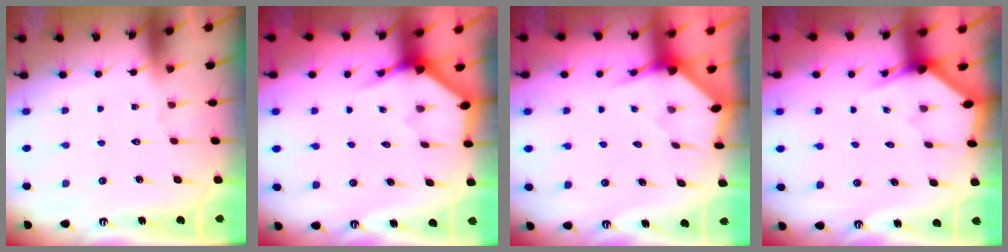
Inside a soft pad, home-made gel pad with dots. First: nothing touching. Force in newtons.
{"total": 3.6, "press": 3.6, "slide": 0.2}
{"total": 3.1, "press": 3.1, "slide": 0.2}
{"total": 2.2, "press": 2.2, "slide": 0.1}